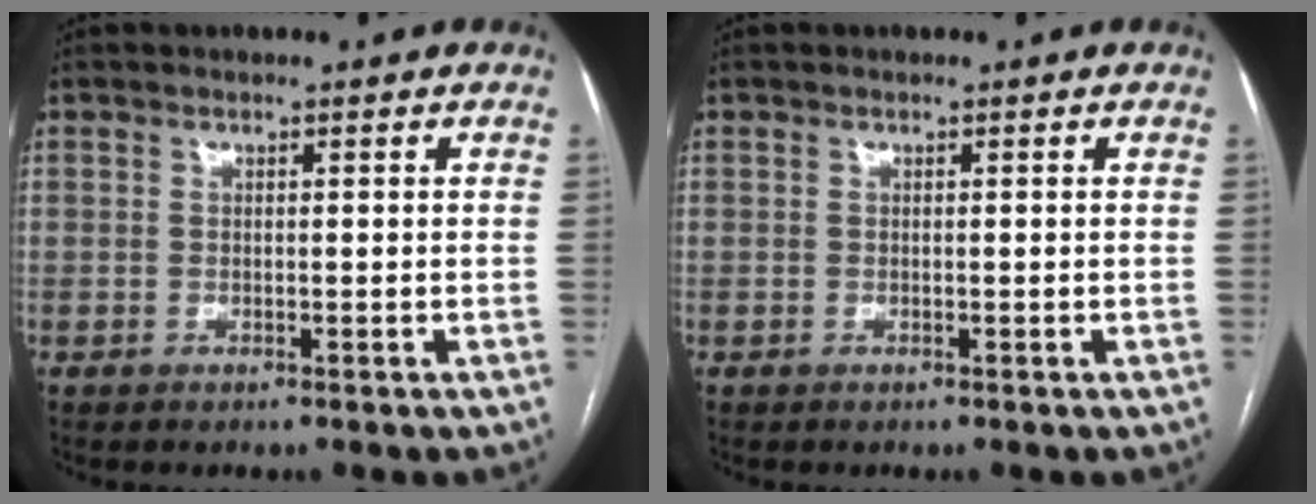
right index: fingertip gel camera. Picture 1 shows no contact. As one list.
[{"total": 0.0}]